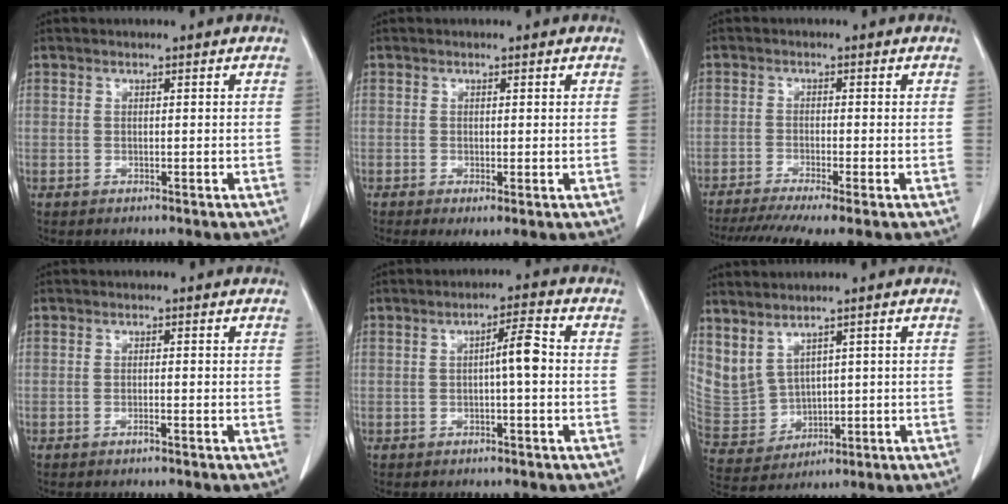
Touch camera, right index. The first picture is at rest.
{"total": 2.1, "force": [-0.4, 0.6, 1.9], "torque": [-0.032, -0.007, -0.004]}
{"total": 9.6, "force": [-7.3, 0.2, 6.3], "torque": [-0.097, -0.013, -0.117]}
{"total": 0.6, "force": [-0.4, -0.1, 0.4], "torque": [-0.007, 0.000, -0.007]}
{"total": 4.1, "force": [-0.1, 0.3, 4.0], "torque": [-0.063, 0.007, -0.004]}
{"total": 8.4, "force": [4.8, 5.5, 4.2], "torque": [-0.106, 0.002, 0.126]}